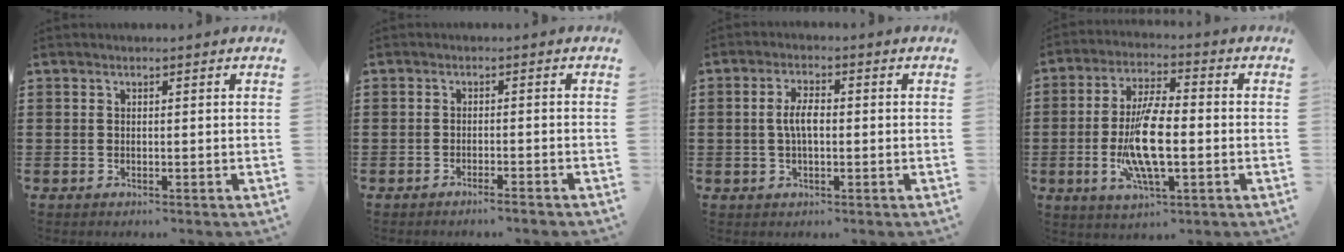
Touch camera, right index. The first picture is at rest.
{"total": 1.6, "force": [-1.5, -0.1, 0.6], "torque": [-0.011, 0.001, -0.028]}
{"total": 4.1, "force": [0.0, 1.7, 3.8], "torque": [-0.080, 0.001, -0.005]}
{"total": 10.7, "force": [-1.8, 3.3, 10.1], "torque": [-0.207, -0.011, -0.033]}